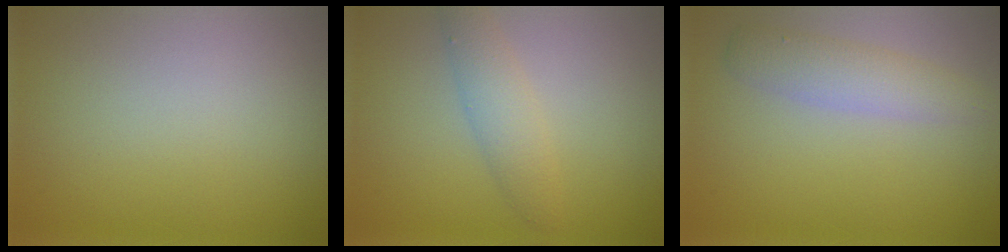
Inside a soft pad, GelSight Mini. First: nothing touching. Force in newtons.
{"total": 2.4, "press": 2.4, "slide": 0.1}
{"total": 3.0, "press": 3.0, "slide": 0.1}